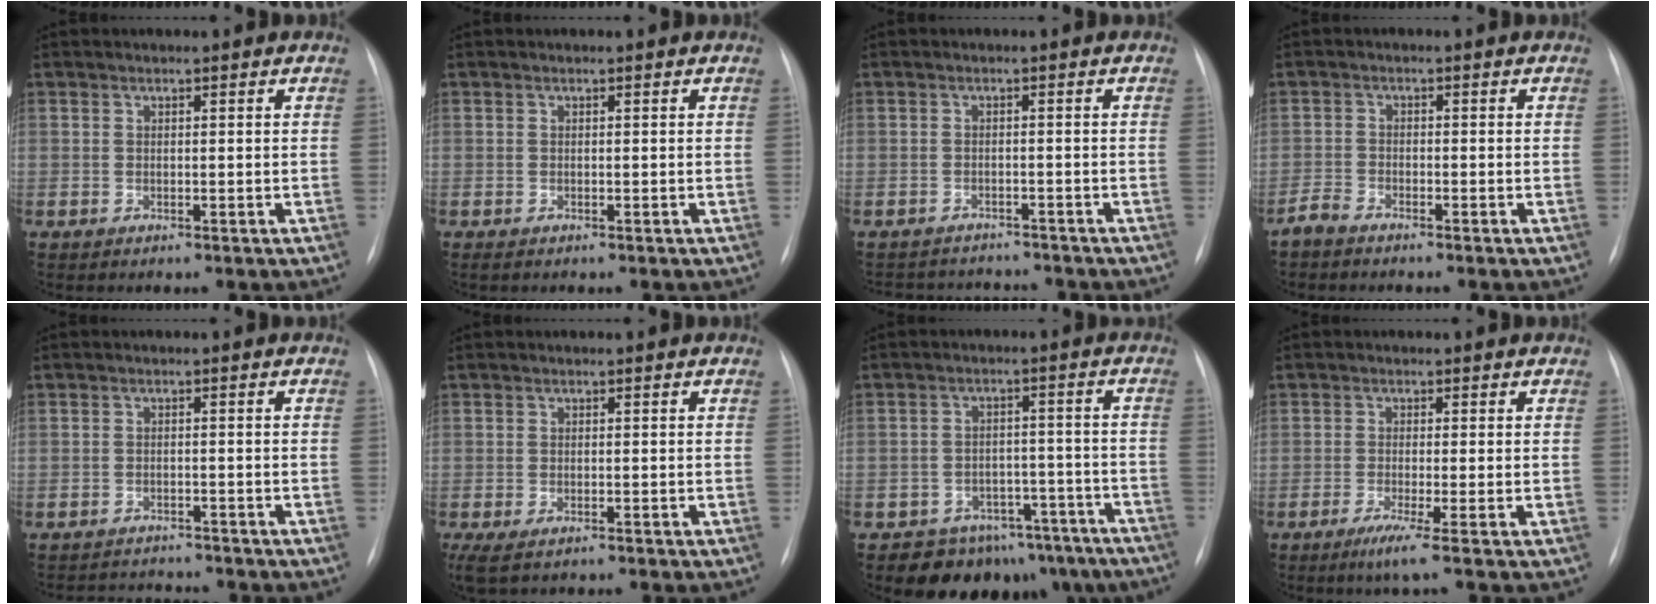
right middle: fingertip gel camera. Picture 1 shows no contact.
{"total": 0.0}
{"total": 7.1, "force": [-6.9, 1.5, 0.7], "torque": [-0.008, 0.013, -0.088]}
{"total": 2.1, "force": [-2.0, 0.3, 0.7], "torque": [-0.020, -0.004, -0.041]}
{"total": 4.6, "force": [-4.6, 0.5, 0.1], "torque": [-0.001, 0.000, -0.068]}
{"total": 4.1, "force": [-2.8, 1.4, 2.6], "torque": [-0.049, -0.014, -0.046]}
{"total": 12.6, "force": [-9.7, 7.5, 2.8], "torque": [-0.008, 0.043, -0.117]}
{"total": 3.2, "force": [-1.9, -1.0, 2.4], "torque": [-0.047, -0.012, -0.042]}